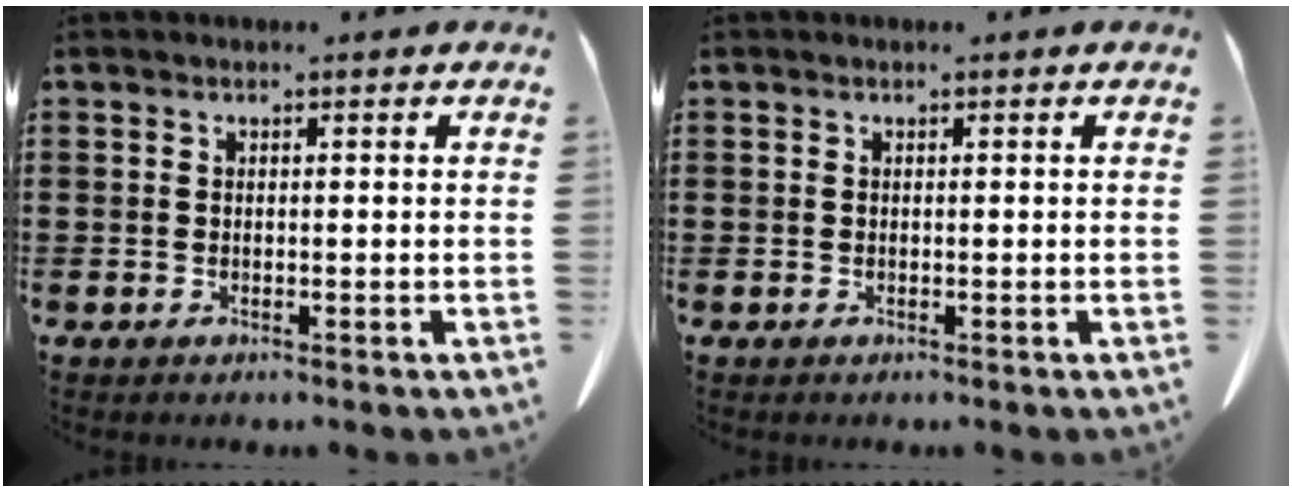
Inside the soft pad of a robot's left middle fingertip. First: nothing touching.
{"total": 0.0}